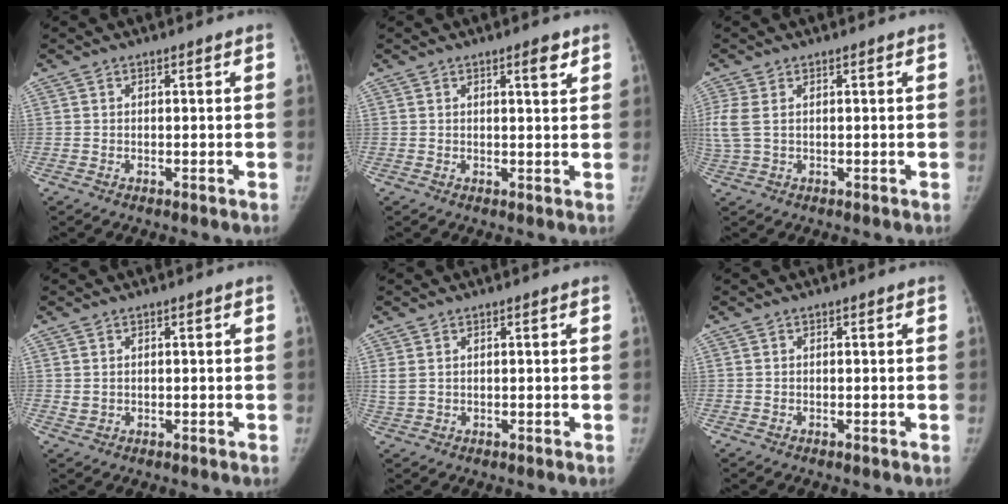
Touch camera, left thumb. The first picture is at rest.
{"total": 2.7, "force": [1.6, 0.6, 2.0], "torque": [-0.025, -0.010, 0.023]}
{"total": 4.9, "force": [0.9, 2.8, 3.9], "torque": [-0.128, 0.013, 0.026]}
{"total": 1.2, "force": [0.2, 1.0, 0.6], "torque": [-0.009, -0.001, 0.011]}
{"total": 2.0, "force": [0.7, 1.3, 1.4], "torque": [-0.042, 0.005, 0.022]}
{"total": 0.0}